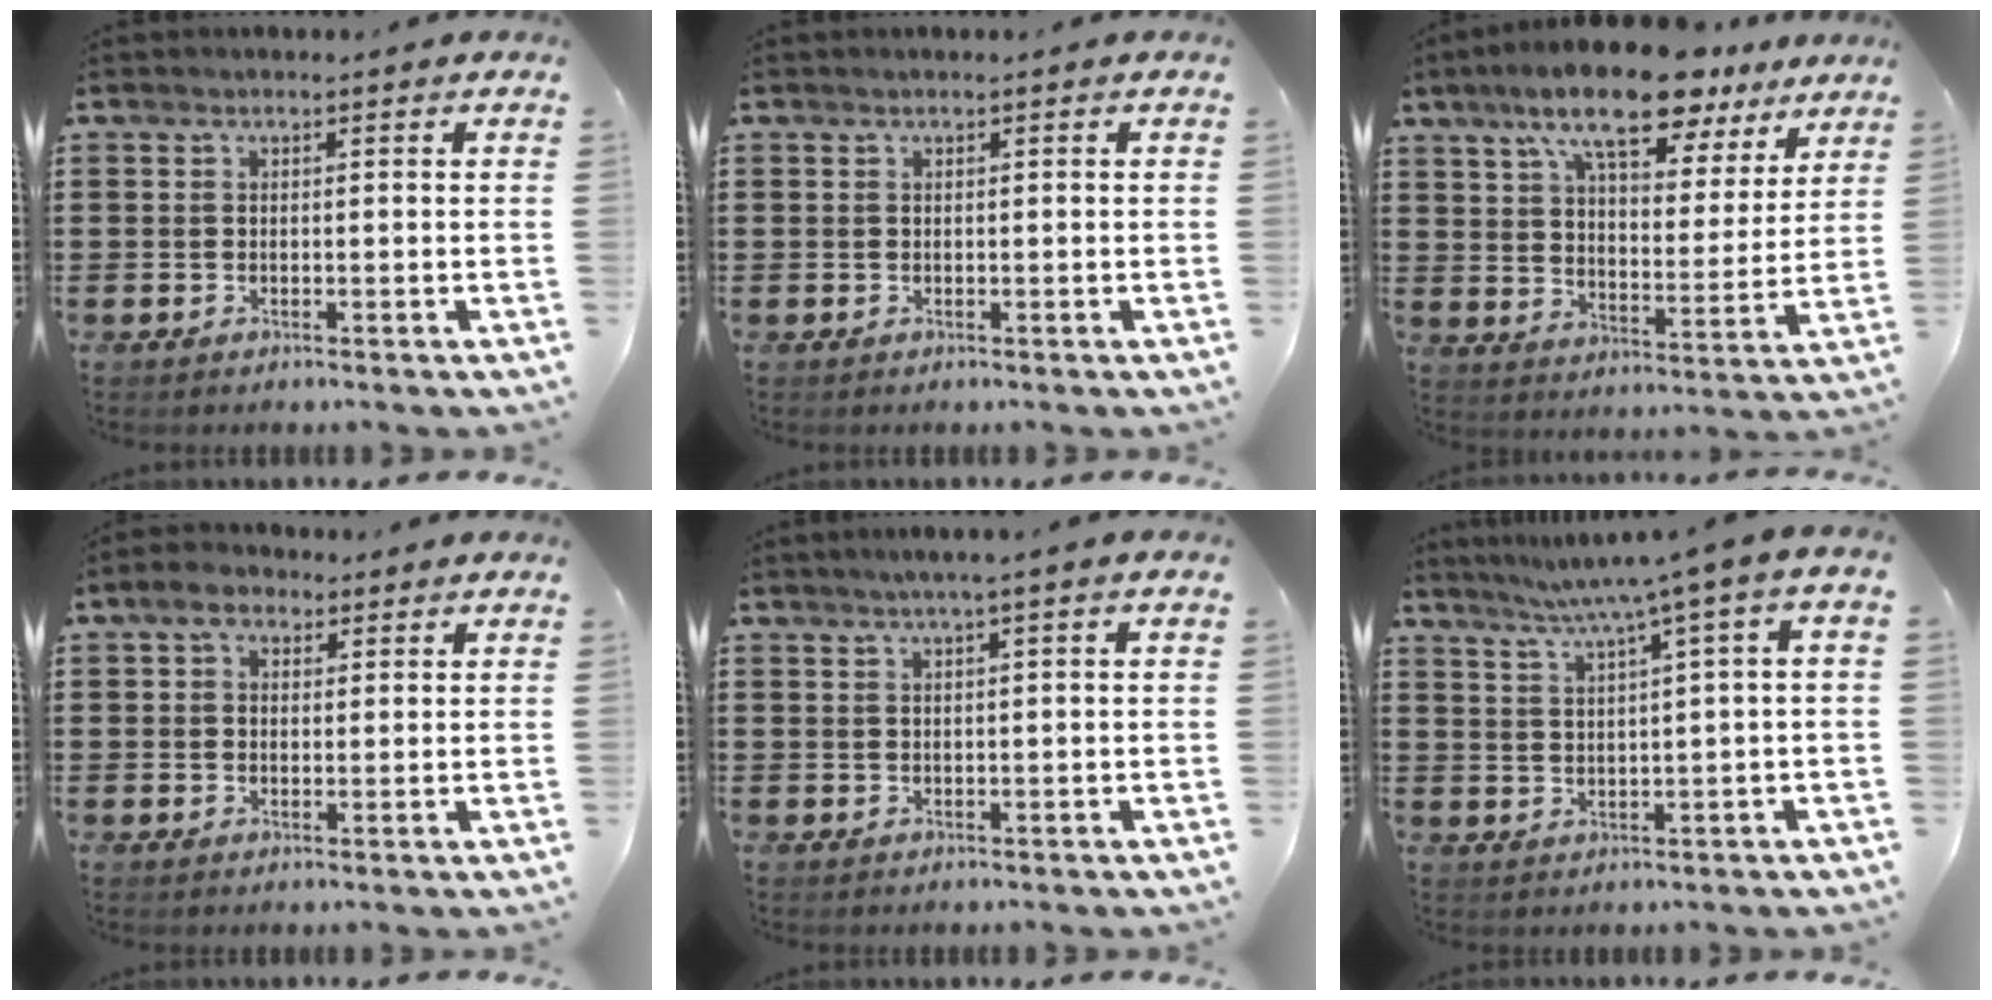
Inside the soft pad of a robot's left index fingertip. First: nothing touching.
{"total": 0.0}
{"total": 13.8, "force": [10.4, 3.4, 8.5], "torque": [-0.164, -0.034, 0.179]}
{"total": 3.8, "force": [2.3, 2.3, 2.0], "torque": [-0.040, 0.009, 0.040]}
{"total": 1.5, "force": [0.7, -0.4, 1.3], "torque": [-0.023, -0.003, 0.012]}
{"total": 5.3, "force": [2.5, -0.5, 4.7], "torque": [-0.097, -0.016, 0.035]}